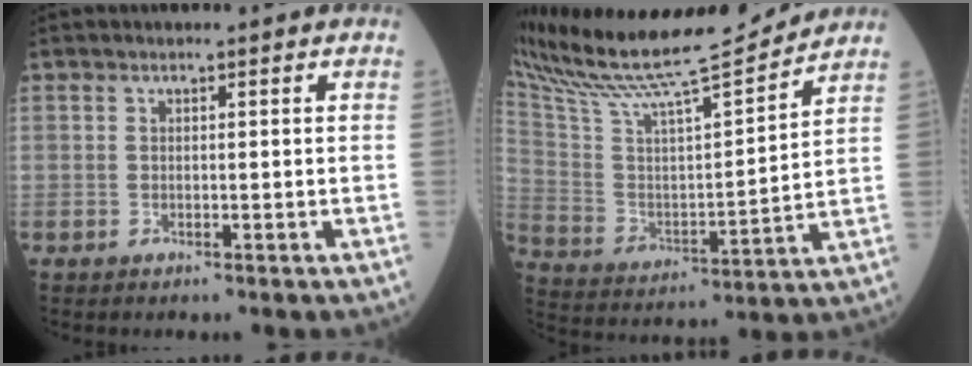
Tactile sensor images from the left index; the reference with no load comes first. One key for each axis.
{"total": 19.5, "fx": 18.1, "fy": 0.1, "fz": 7.2, "tx": -0.150, "ty": -0.015, "tz": 0.309}